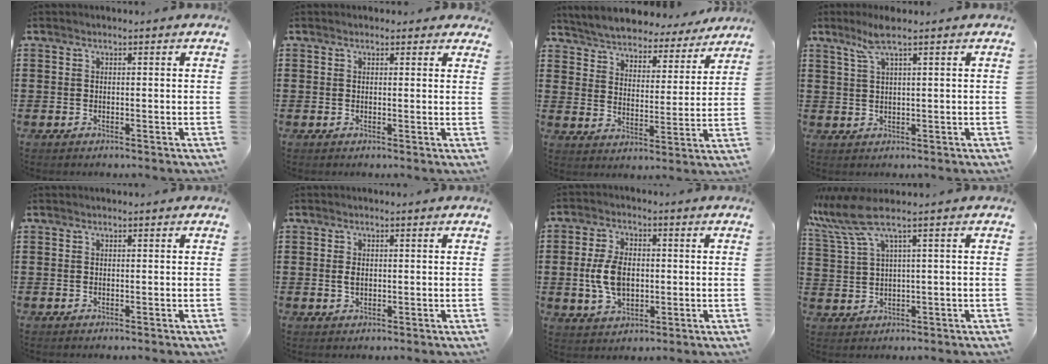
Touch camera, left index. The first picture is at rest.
{"total": 1.3, "force": [0.9, 1.0, 0.3], "torque": [-0.001, 0.005, 0.014]}
{"total": 4.9, "force": [4.9, 0.1, 0.0], "torque": [-0.030, -0.041, 0.082]}
{"total": 4.2, "force": [2.5, 0.1, 3.4], "torque": [-0.073, 0.001, 0.043]}
{"total": 0.0}
{"total": 1.7, "force": [0.1, 1.0, 1.4], "torque": [-0.030, 0.005, 0.001]}
{"total": 7.3, "force": [-0.2, 4.5, 5.7], "torque": [-0.142, 0.002, -0.013]}
{"total": 5.8, "force": [2.6, 0.9, 5.0], "torque": [-0.130, -0.018, 0.038]}